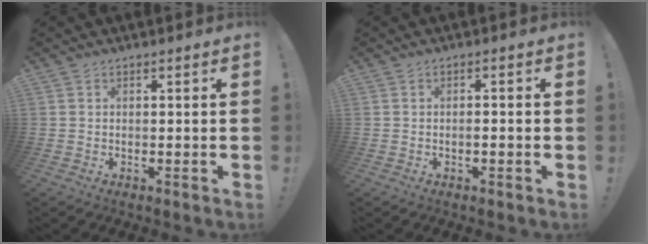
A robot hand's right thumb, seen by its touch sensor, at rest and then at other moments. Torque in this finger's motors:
{"motor_torque": [-0.18, -0.51, -0.11, 0.39, 0.03]}